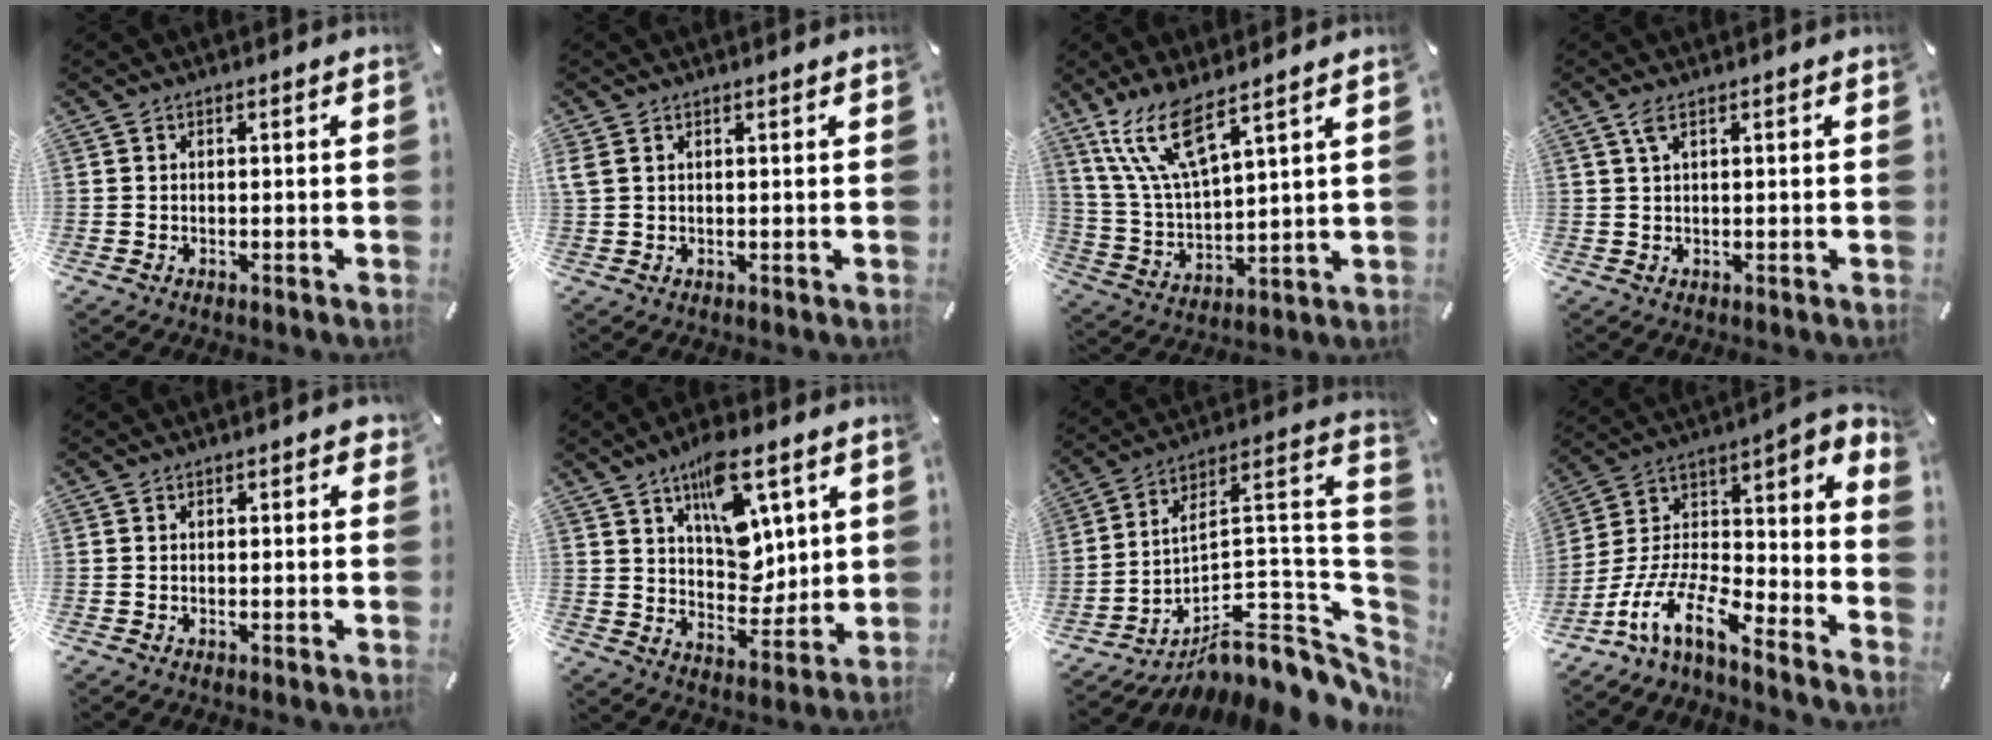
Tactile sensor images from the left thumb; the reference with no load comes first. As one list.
[{"total": 1.3, "force": [0.7, 0.5, 0.9], "torque": [-0.020, -0.001, 0.014]}, {"total": 13.4, "force": [9.1, 3.8, 9.1], "torque": [-0.219, -0.035, 0.160]}, {"total": 2.6, "force": [1.1, 0.6, 2.3], "torque": [-0.050, 0.004, 0.017]}, {"total": 1.2, "force": [0.6, 0.7, 0.7], "torque": [0.000, -0.003, 0.006]}, {"total": 15.3, "force": [7.4, 8.7, 10.1], "torque": [-0.140, -0.033, 0.131]}, {"total": 11.5, "force": [-7.1, 5.5, 7.2], "torque": [-0.038, -0.043, -0.116]}, {"total": 10.6, "force": [-6.3, 2.8, 8.1], "torque": [-0.161, -0.010, -0.116]}]